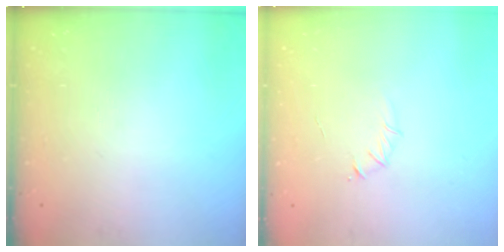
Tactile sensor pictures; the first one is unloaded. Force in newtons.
{"total": 2.7, "press": 2.6, "slide": 0.8}